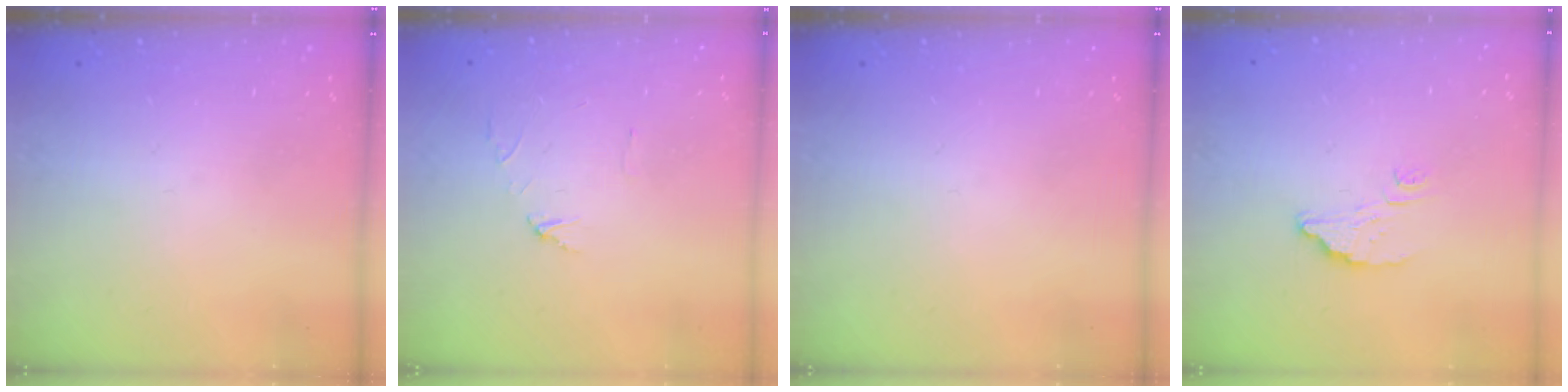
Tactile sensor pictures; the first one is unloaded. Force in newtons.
{"total": 2.7, "press": 2.7, "slide": 0.2}
{"total": 0.0}
{"total": 3.8, "press": 3.8, "slide": 0.3}